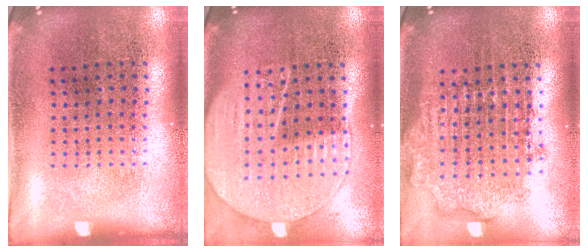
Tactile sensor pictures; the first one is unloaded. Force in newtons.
{"total": 2.0, "press": 1.8, "slide": 0.9}
{"total": 1.8, "press": 1.5, "slide": 1.1}